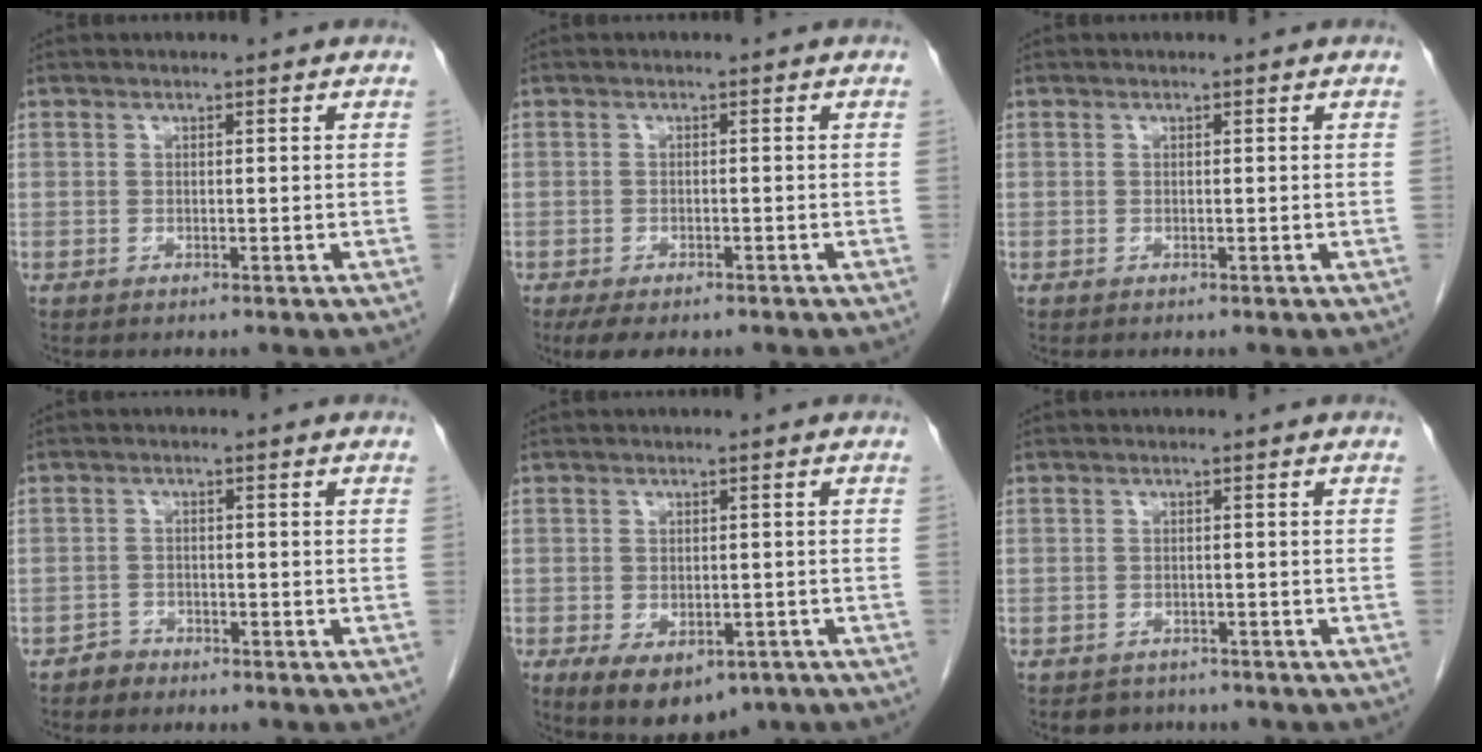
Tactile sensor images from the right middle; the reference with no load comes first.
{"total": 4.5, "force": [-3.4, 1.6, 2.6], "torque": [-0.043, -0.011, -0.049]}
{"total": 0.0}
{"total": 1.5, "force": [-1.3, 0.7, -0.2], "torque": [0.002, 0.004, -0.025]}
{"total": 9.0, "force": [-5.0, 5.1, 5.5], "torque": [-0.082, -0.008, -0.067]}
{"total": 2.5, "force": [-2.1, 1.3, -0.2], "torque": [-0.006, 0.002, -0.031]}